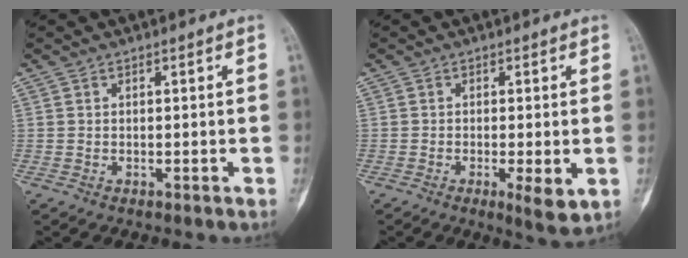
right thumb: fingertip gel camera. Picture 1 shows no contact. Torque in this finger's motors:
{"motor_torque": [-0.56, -0.16, 0.29, 0.31, 0.06]}